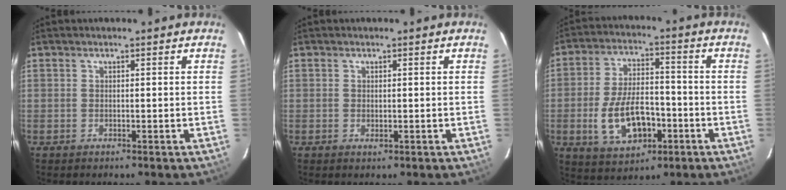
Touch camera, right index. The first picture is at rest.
{"total": 0.6, "force": [0.1, 0.3, 0.5], "torque": [-0.008, -0.001, 0.001]}
{"total": 12.7, "force": [-4.2, 6.6, 9.9], "torque": [-0.202, 0.003, -0.057]}